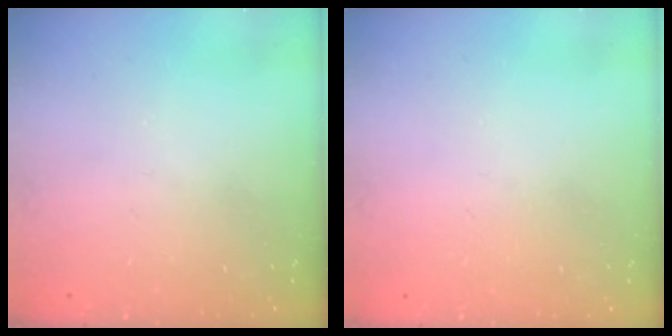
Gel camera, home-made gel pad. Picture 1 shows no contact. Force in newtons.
{"total": 0.8, "press": 0.8, "slide": 0.0}